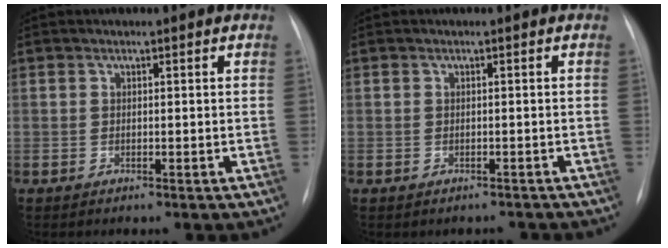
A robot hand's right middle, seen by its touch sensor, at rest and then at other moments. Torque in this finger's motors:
{"motor_torque": [-0.02, -0.03, -0.04, -0.01]}